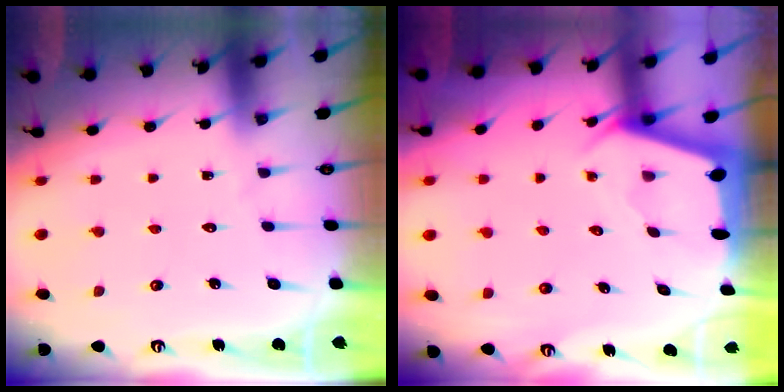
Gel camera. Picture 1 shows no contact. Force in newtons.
{"total": 2.4, "press": 2.4, "slide": 0.3}